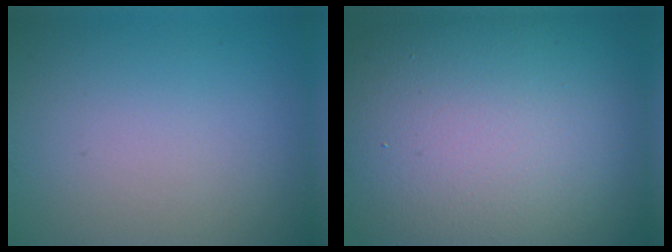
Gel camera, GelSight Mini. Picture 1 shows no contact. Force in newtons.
{"total": 17.3, "press": 17.2, "slide": 1.1}